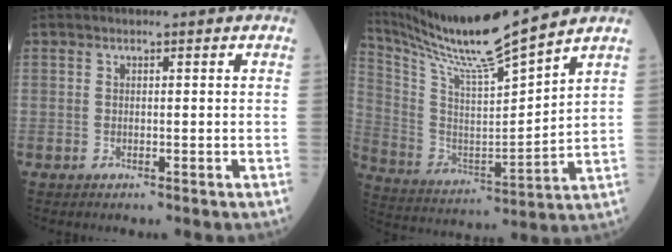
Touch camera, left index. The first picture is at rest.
{"total": 15.9, "force": [14.3, -1.7, 6.7], "torque": [-0.150, -0.016, 0.270]}